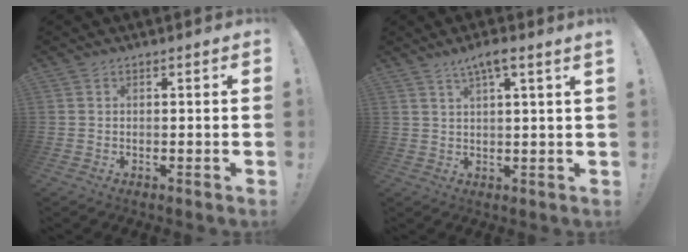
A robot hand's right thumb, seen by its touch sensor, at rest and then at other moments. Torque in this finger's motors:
{"motor_torque": [-0.10, 0.13, 0.14, 0.01, 0.16]}